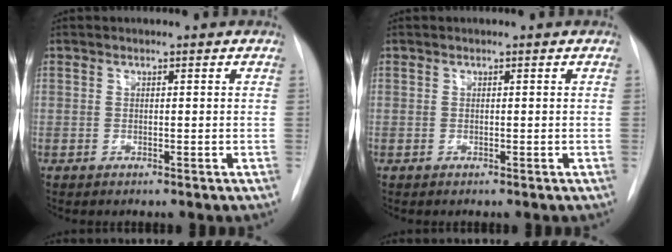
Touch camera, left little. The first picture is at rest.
{"total": 0.0}